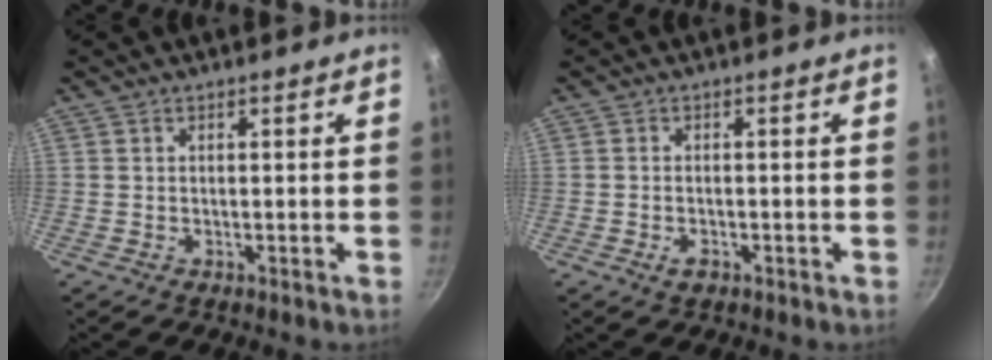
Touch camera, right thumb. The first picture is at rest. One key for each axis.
{"total": 2.1, "fx": -1.0, "fy": 1.2, "fz": 1.4, "tx": -0.025, "ty": 0.005, "tz": -0.020}